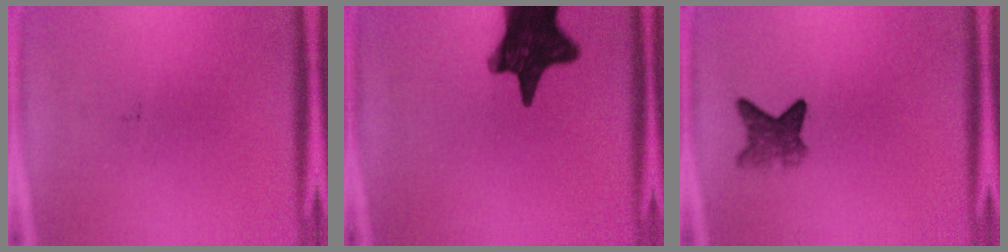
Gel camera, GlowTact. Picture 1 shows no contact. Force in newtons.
{"total": 16.5}
{"total": 3.9}